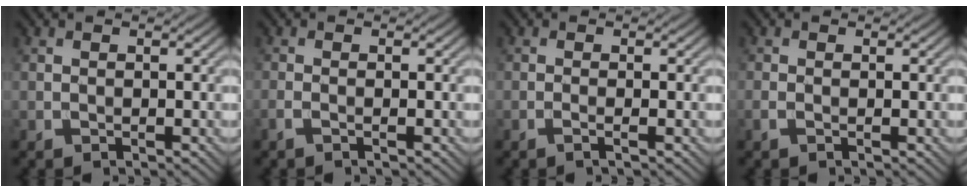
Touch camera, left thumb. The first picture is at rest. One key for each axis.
{"total": 1.1, "fx": -0.5, "fy": 0.1, "fz": 0.9, "tx": -0.021, "ty": 0.003, "tz": -0.016}
{"total": 1.1, "fx": -0.4, "fy": 0.1, "fz": 1.0, "tx": -0.019, "ty": 0.003, "tz": -0.014}
{"total": 0.8, "fx": -0.2, "fy": 0.3, "fz": 0.7, "tx": -0.022, "ty": -0.001, "tz": -0.008}